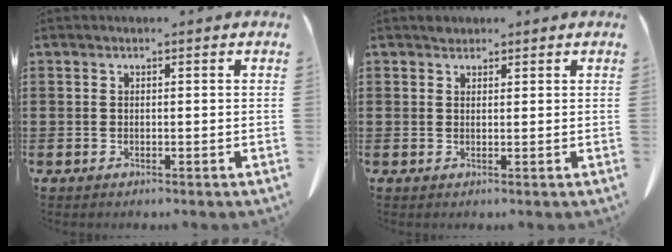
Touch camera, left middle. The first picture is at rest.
{"total": 1.2, "force": [1.0, 0.6, 0.0], "torque": [0.006, 0.000, 0.019]}